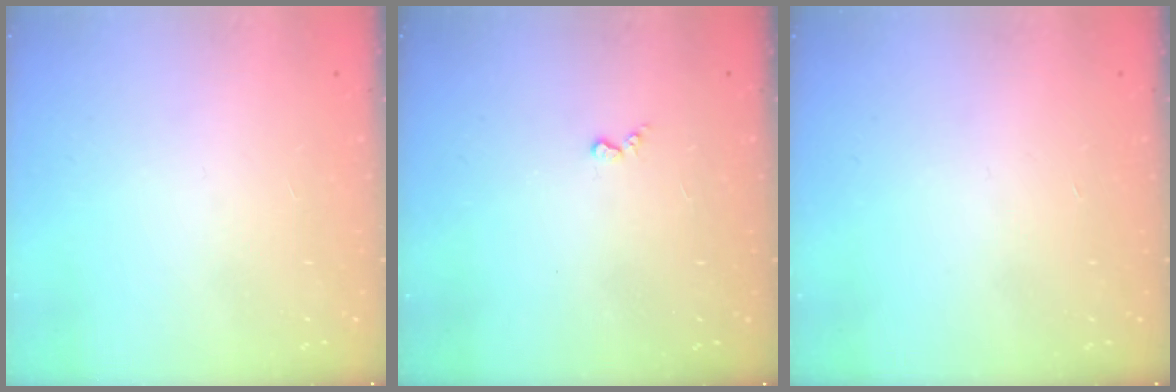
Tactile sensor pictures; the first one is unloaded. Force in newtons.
{"total": 2.4, "press": 2.4, "slide": 0.4}
{"total": 0.0}